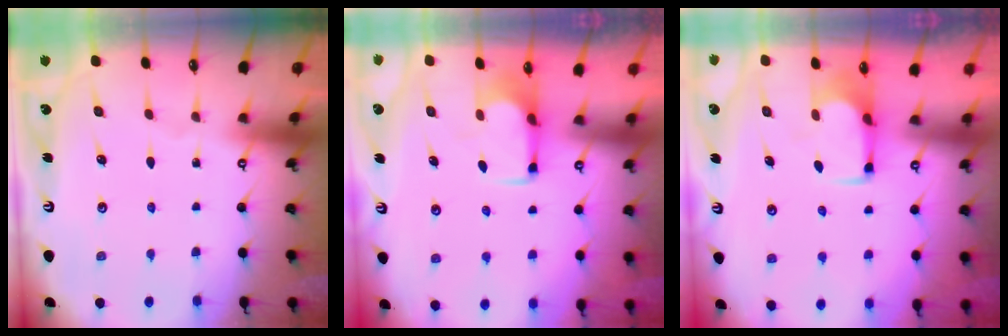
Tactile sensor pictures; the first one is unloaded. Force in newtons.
{"total": 2.5, "press": 2.3, "slide": 0.9}
{"total": 2.5, "press": 2.4, "slide": 0.9}